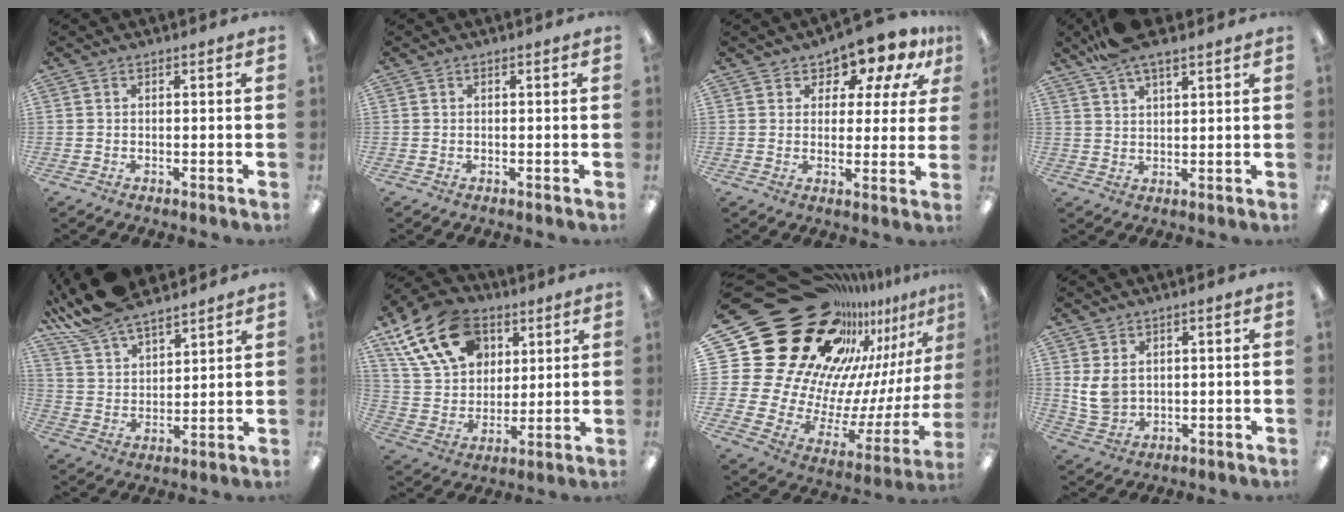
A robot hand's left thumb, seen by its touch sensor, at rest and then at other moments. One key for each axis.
{"total": 0.0}
{"total": 9.1, "fx": 7.4, "fy": 4.3, "fz": 2.9, "tx": -0.057, "ty": -0.057, "tz": 0.135}
{"total": 7.3, "fx": 5.8, "fy": 1.7, "fz": 3.9, "tx": -0.082, "ty": -0.025, "tz": 0.106}
{"total": 12.9, "fx": 11.5, "fy": 3.8, "fz": 4.5, "tx": -0.117, "ty": -0.060, "tz": 0.216}
{"total": 20.6, "fx": 10.2, "fy": 14.2, "fz": 10.7, "tx": -0.197, "ty": -0.027, "tz": 0.191}
{"total": 30.5, "fx": 17.5, "fy": 19.8, "fz": 15.2, "tx": -0.220, "ty": -0.190, "tz": 0.387}
{"total": 5.9, "fx": 1.5, "fy": 4.4, "fz": 3.7, "tx": -0.078, "ty": 0.001, "tz": 0.029}